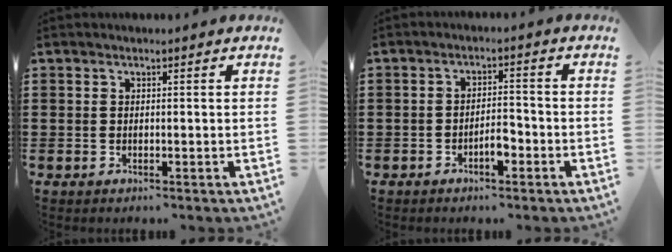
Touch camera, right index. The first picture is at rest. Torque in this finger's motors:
{"motor_torque": [0.21, 0.19, 0.05, 0.04]}